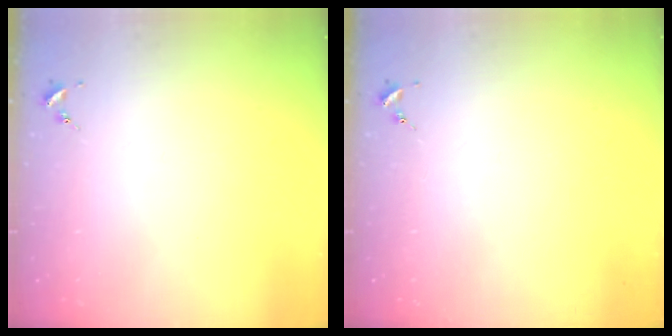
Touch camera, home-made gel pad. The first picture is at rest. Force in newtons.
{"total": 0.0}